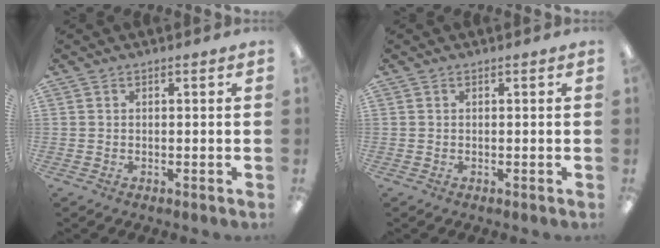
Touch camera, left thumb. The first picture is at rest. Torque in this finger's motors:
{"motor_torque": [0.00, 0.00, 0.01, 0.01, 0.00]}